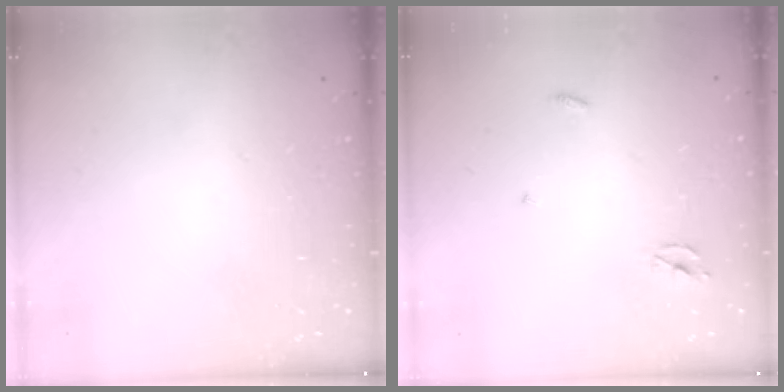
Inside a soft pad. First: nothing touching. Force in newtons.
{"total": 2.3, "press": 2.3, "slide": 0.2}